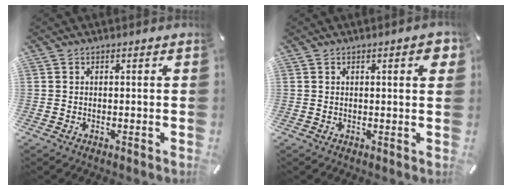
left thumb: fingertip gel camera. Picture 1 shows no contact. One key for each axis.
{"total": 3.6, "fx": 1.1, "fy": 0.9, "fz": 3.3, "tx": -0.048, "ty": -0.001, "tz": 0.014}